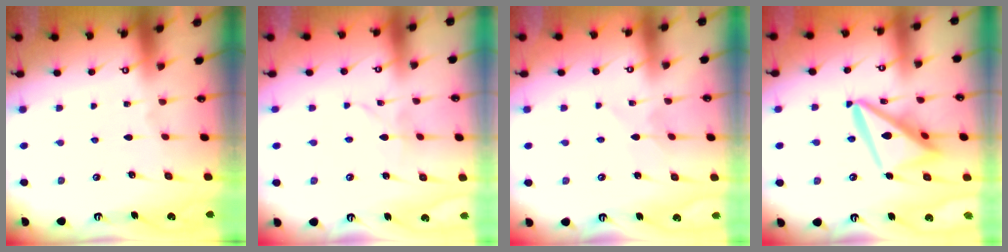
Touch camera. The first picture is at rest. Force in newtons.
{"total": 2.2, "press": 2.2, "slide": 0.2}
{"total": 2.7, "press": 2.7, "slide": 0.3}
{"total": 16.1, "press": 16.0, "slide": 1.8}